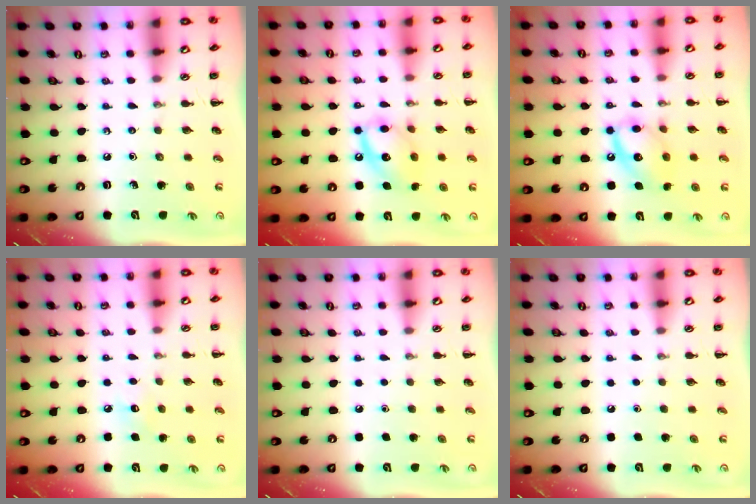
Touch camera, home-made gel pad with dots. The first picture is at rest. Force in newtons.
{"total": 13.1, "press": 13.0, "slide": 1.5}
{"total": 13.1, "press": 13.0, "slide": 1.5}
{"total": 4.7, "press": 4.6, "slide": 1.0}
{"total": 1.6, "press": 1.6, "slide": 0.1}
{"total": 1.6, "press": 1.6, "slide": 0.1}